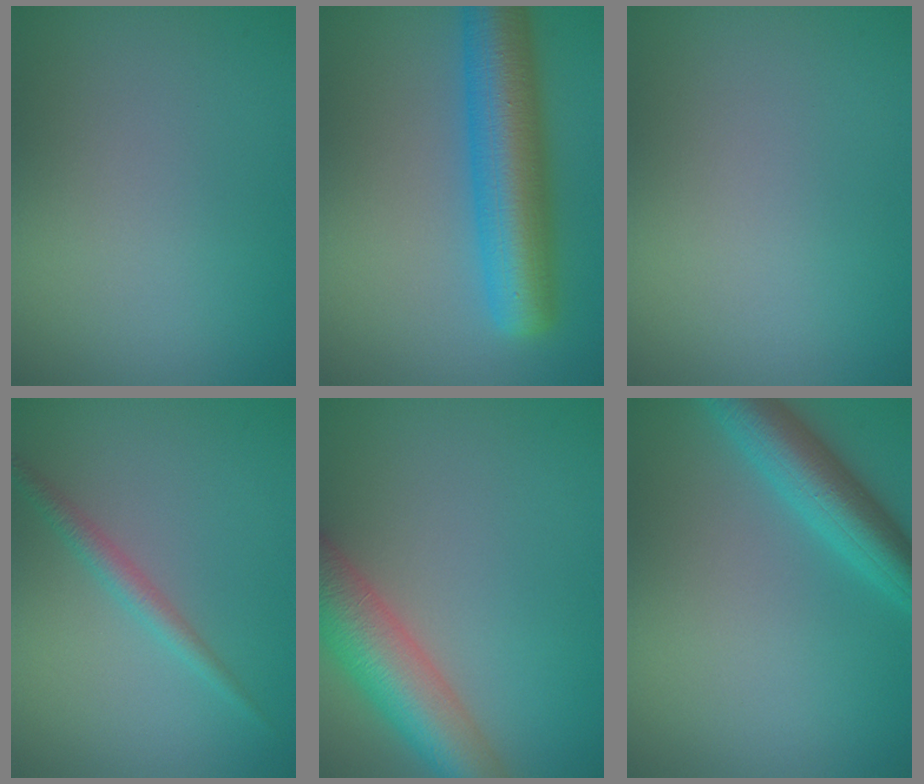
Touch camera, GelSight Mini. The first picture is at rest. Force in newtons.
{"total": 8.8, "press": 8.8, "slide": 0.2}
{"total": 0.0}
{"total": 1.8, "press": 1.8, "slide": 0.0}
{"total": 7.3, "press": 7.3, "slide": 0.5}
{"total": 5.2, "press": 5.1, "slide": 0.2}